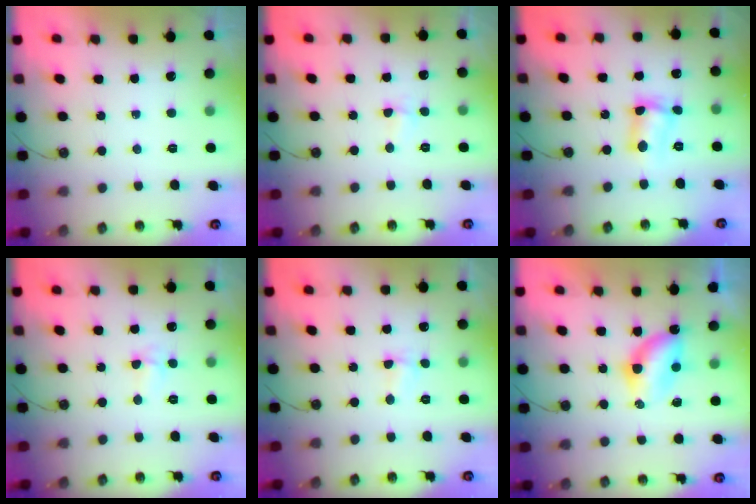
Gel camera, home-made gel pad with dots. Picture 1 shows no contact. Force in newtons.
{"total": 2.7, "press": 2.0, "slide": 1.8}
{"total": 6.6, "press": 6.6, "slide": 0.7}
{"total": 3.8, "press": 2.2, "slide": 3.1}
{"total": 2.2, "press": 2.1, "slide": 0.5}
{"total": 7.8, "press": 6.5, "slide": 4.3}